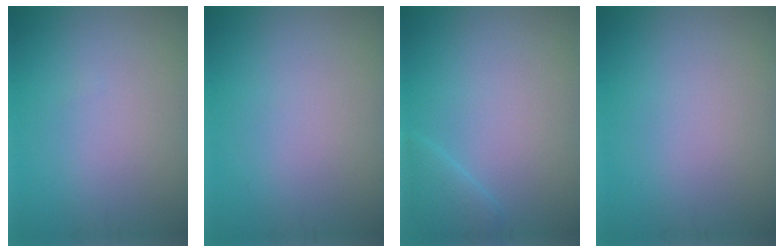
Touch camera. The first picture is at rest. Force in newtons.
{"total": 0.0}
{"total": 1.5, "press": 1.5, "slide": 0.0}
{"total": 0.0}